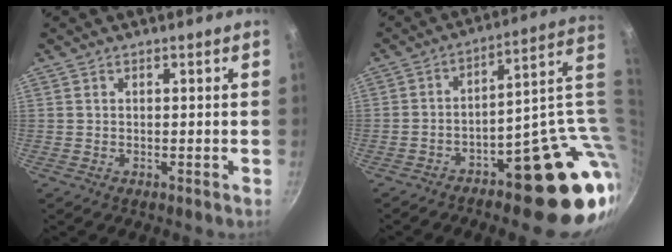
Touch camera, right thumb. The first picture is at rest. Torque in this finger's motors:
{"motor_torque": [3.67, 1.33, 1.83, -0.94, 0.38]}